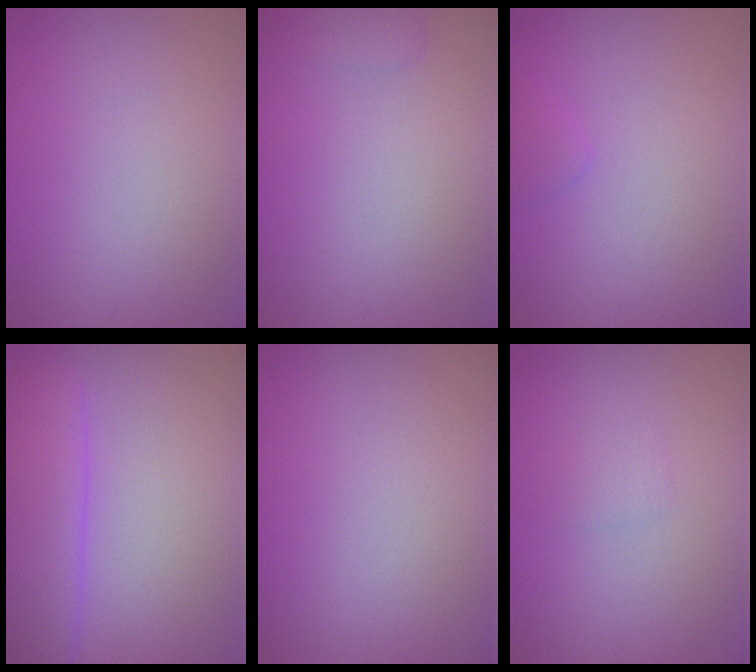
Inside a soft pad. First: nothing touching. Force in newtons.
{"total": 1.5, "press": 1.5, "slide": 0.1}
{"total": 0.9, "press": 0.9, "slide": 0.1}
{"total": 5.5, "press": 5.5, "slide": 0.2}
{"total": 0.0}
{"total": 1.0, "press": 1.0, "slide": 0.1}